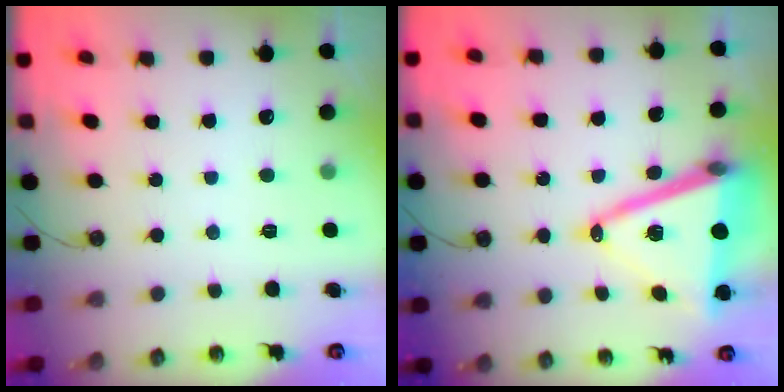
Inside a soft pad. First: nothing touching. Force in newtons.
{"total": 18.9, "press": 18.5, "slide": 3.8}